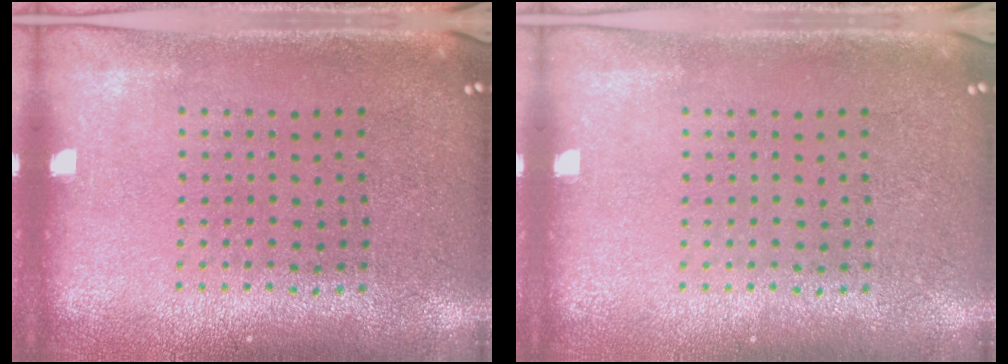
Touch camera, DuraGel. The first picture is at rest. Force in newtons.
{"total": 0.0}